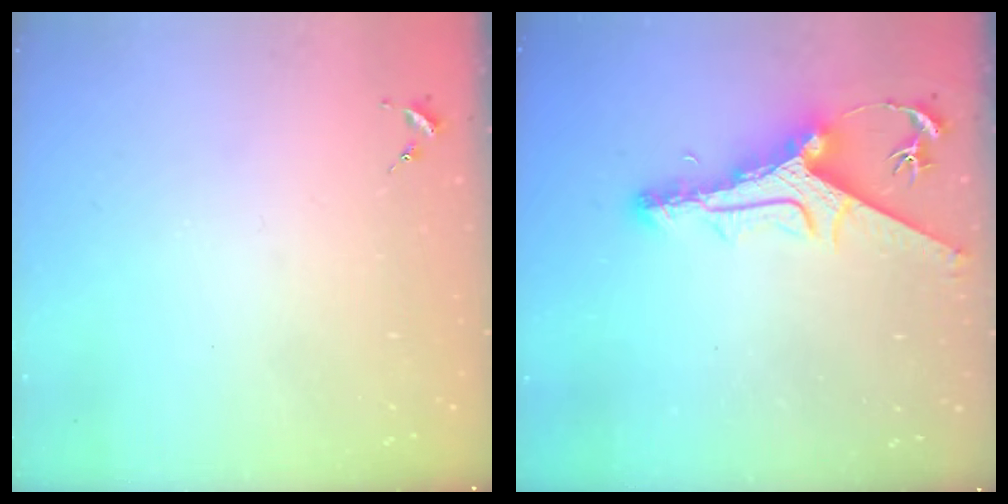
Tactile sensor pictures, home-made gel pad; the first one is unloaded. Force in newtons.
{"total": 13.0, "press": 13.0, "slide": 1.0}